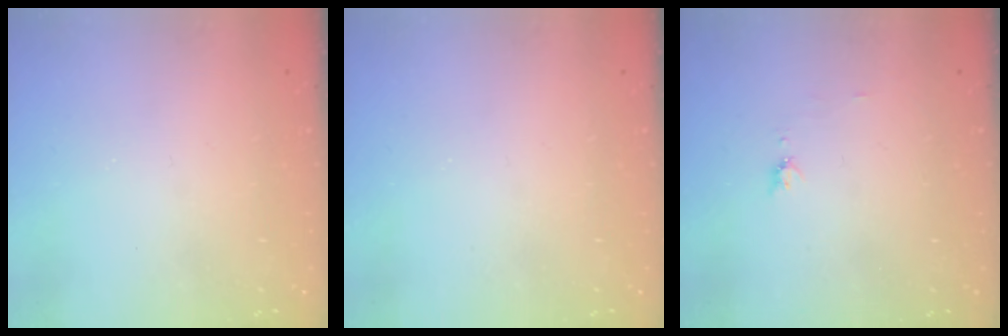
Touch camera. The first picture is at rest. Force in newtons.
{"total": 0.0}
{"total": 4.8, "press": 4.7, "slide": 0.6}